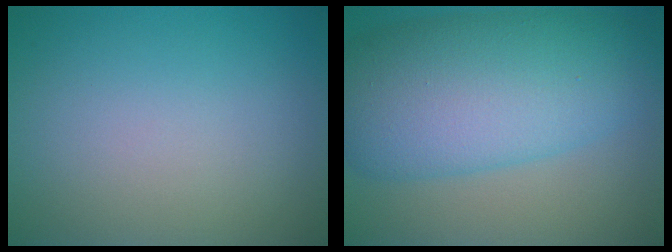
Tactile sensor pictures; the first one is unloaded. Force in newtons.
{"total": 11.1, "press": 11.1, "slide": 0.2}